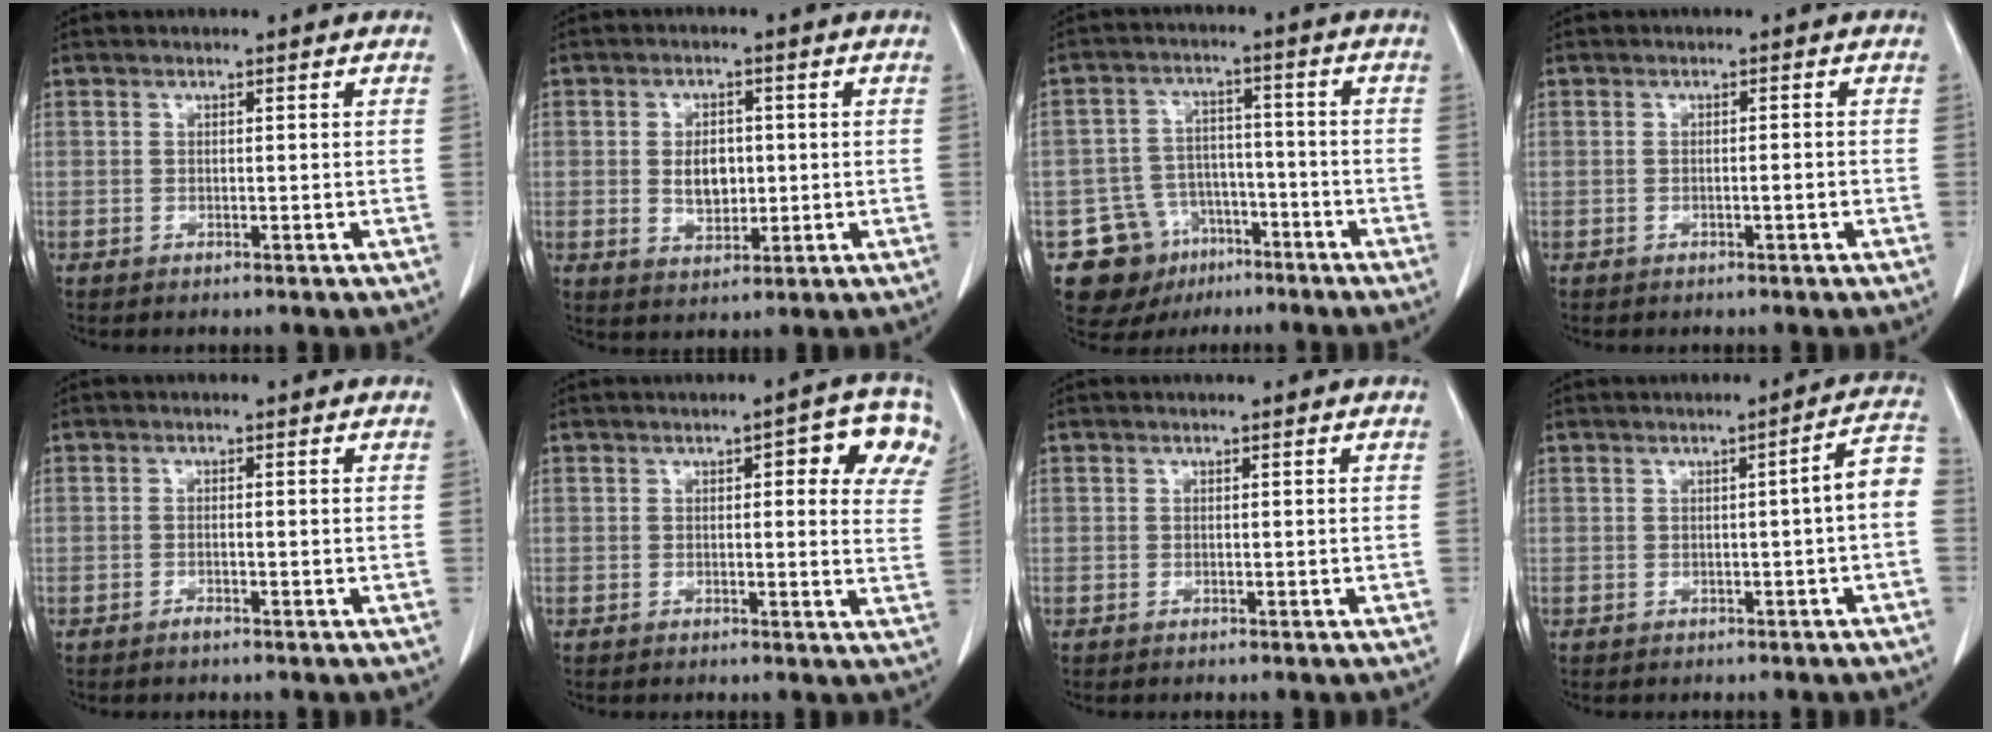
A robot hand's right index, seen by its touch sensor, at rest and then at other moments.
{"total": 5.0, "force": [0.1, 3.2, 3.9], "torque": [-0.069, 0.003, 0.011]}
{"total": 10.8, "force": [-6.1, 8.6, 2.5], "torque": [-0.046, 0.033, -0.086]}
{"total": 0.9, "force": [-0.3, 0.0, 0.8], "torque": [-0.015, 0.001, -0.003]}
{"total": 0.9, "force": [-0.6, 0.0, 0.6], "torque": [-0.014, -0.001, -0.011]}
{"total": 8.4, "force": [3.8, 2.6, 7.0], "torque": [-0.070, 0.004, 0.029]}
{"total": 0.0}
{"total": 4.3, "force": [-0.5, -0.2, 4.3], "torque": [-0.048, 0.012, -0.009]}